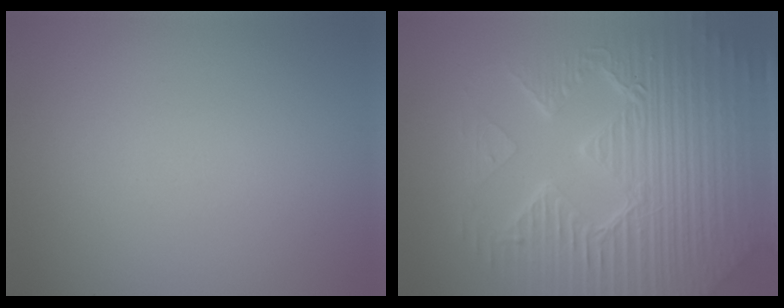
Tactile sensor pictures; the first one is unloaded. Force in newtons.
{"total": 9.8, "press": 6.8, "slide": 7.0}